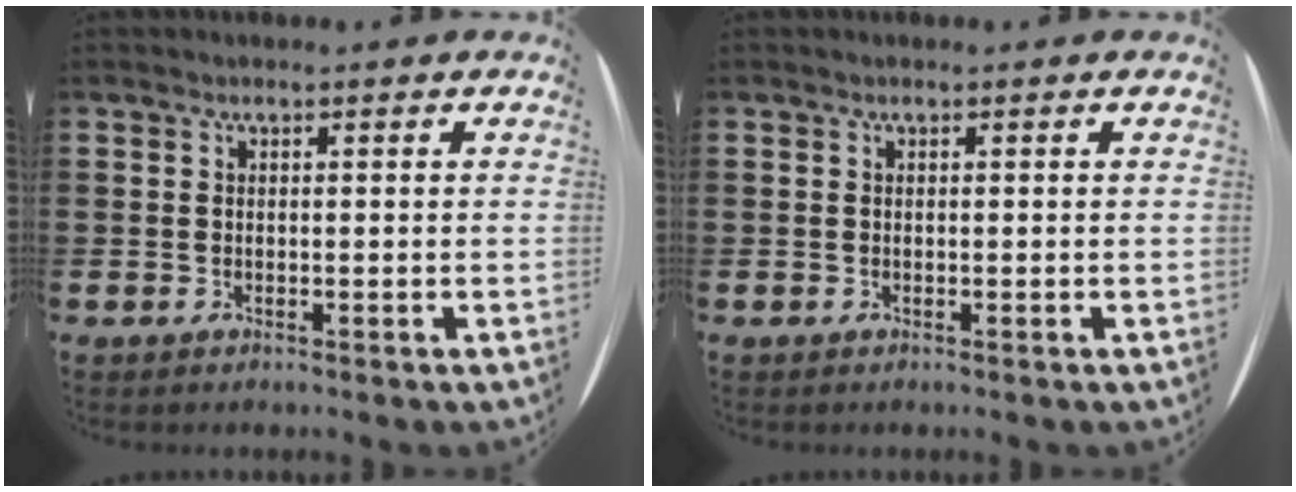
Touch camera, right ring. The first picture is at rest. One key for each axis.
{"total": 0.0}